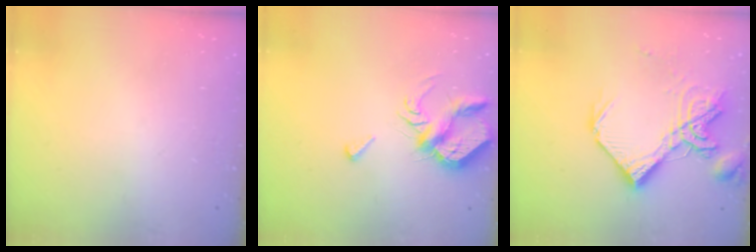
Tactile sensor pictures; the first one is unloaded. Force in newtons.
{"total": 7.1, "press": 7.0, "slide": 1.1}
{"total": 15.0, "press": 14.9, "slide": 1.3}